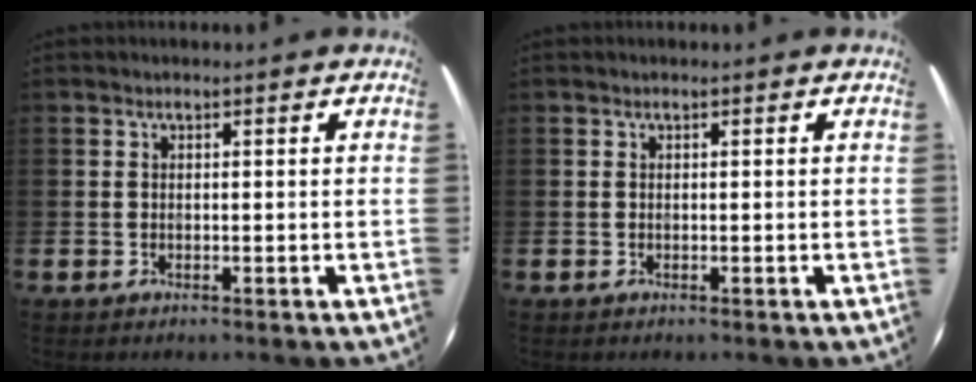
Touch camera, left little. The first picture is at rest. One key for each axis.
{"total": 0.0}